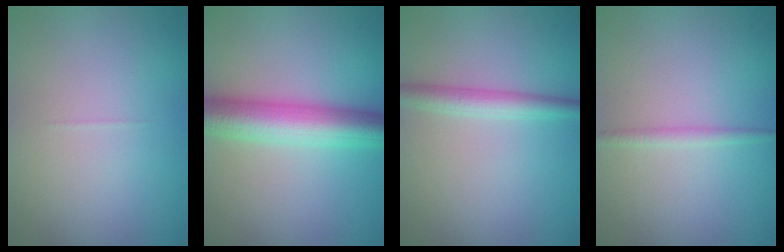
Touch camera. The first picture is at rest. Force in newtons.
{"total": 6.8, "press": 6.8, "slide": 0.1}
{"total": 2.5, "press": 2.5, "slide": 0.0}
{"total": 1.3, "press": 1.3, "slide": 0.1}